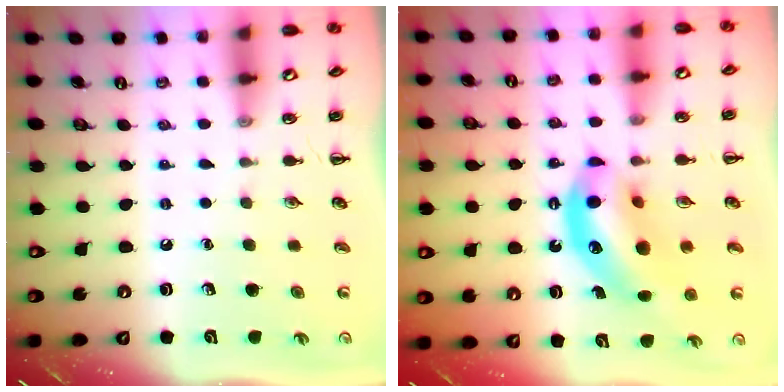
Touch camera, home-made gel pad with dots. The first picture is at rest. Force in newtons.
{"total": 13.5, "press": 13.0, "slide": 3.5}